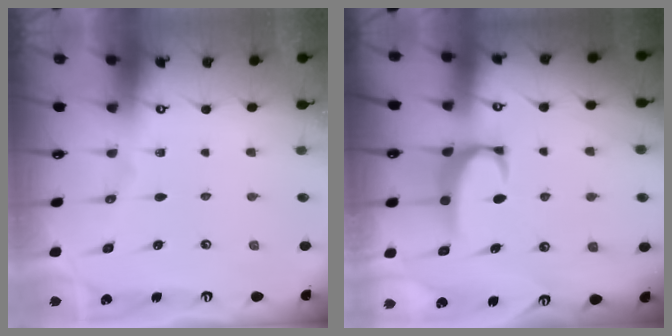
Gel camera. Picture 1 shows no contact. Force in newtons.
{"total": 2.6, "press": 2.6, "slide": 0.5}